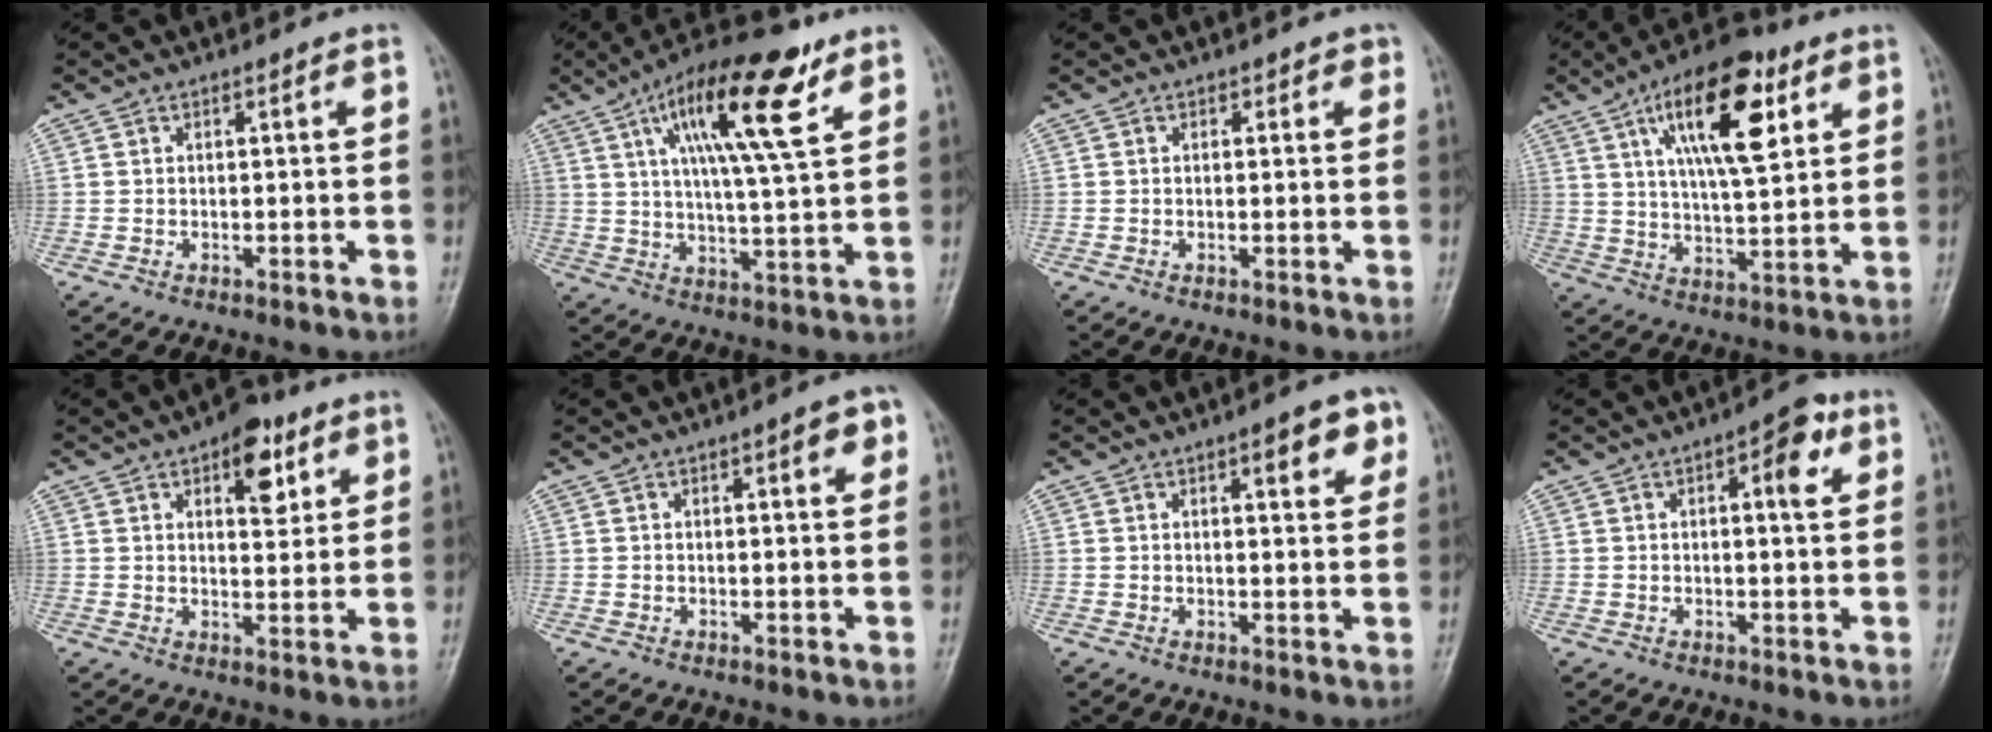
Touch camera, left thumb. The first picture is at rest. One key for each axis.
{"total": 17.5, "fx": 8.4, "fy": 4.8, "fz": 14.6, "tx": -0.224, "ty": -0.019, "tz": 0.135}
{"total": 1.2, "fx": 0.7, "fy": 0.9, "fz": 0.5, "tx": 0.013, "ty": -0.001, "tz": 0.002}
{"total": 17.4, "fx": 7.4, "fy": 6.7, "fz": 14.3, "tx": -0.207, "ty": -0.018, "tz": 0.117}
{"total": 8.6, "fx": 4.3, "fy": 4.3, "fz": 6.0, "tx": -0.054, "ty": -0.016, "tz": 0.055}
{"total": 3.8, "fx": 1.6, "fy": 1.3, "fz": 3.2, "tx": -0.030, "ty": 0.000, "tz": 0.016}
{"total": 6.4, "fx": 3.2, "fy": 2.2, "fz": 5.1, "tx": -0.045, "ty": -0.010, "tz": 0.036}
{"total": 6.2, "fx": 2.3, "fy": 2.4, "fz": 5.3, "tx": -0.058, "ty": 0.002, "tz": 0.024}